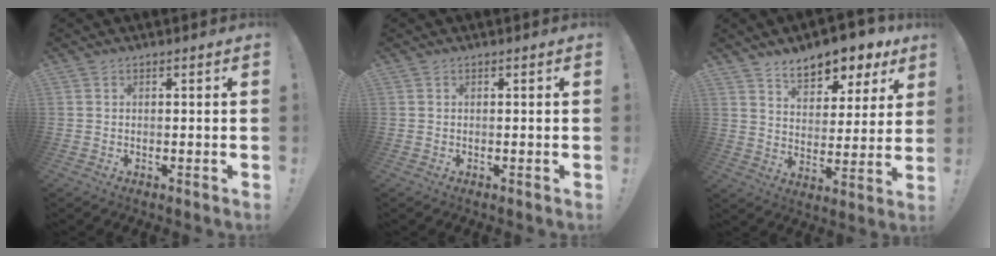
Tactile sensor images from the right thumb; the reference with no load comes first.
{"total": 0.0}
{"total": 10.5, "force": [8.1, 5.0, 4.6], "torque": [-0.057, -0.061, 0.144]}